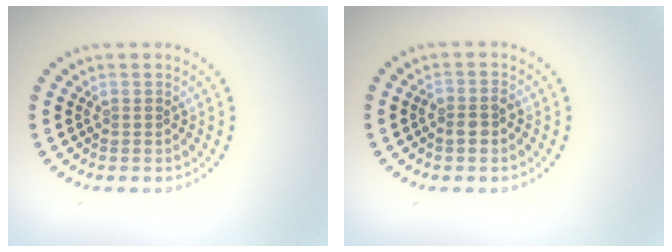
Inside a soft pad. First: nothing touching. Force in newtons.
{"total": 1.5, "press": 1.4, "slide": 0.5}